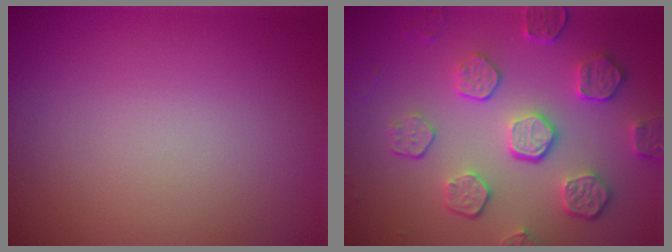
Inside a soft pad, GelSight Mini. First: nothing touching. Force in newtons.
{"total": 5.3, "press": 4.2, "slide": 3.2}